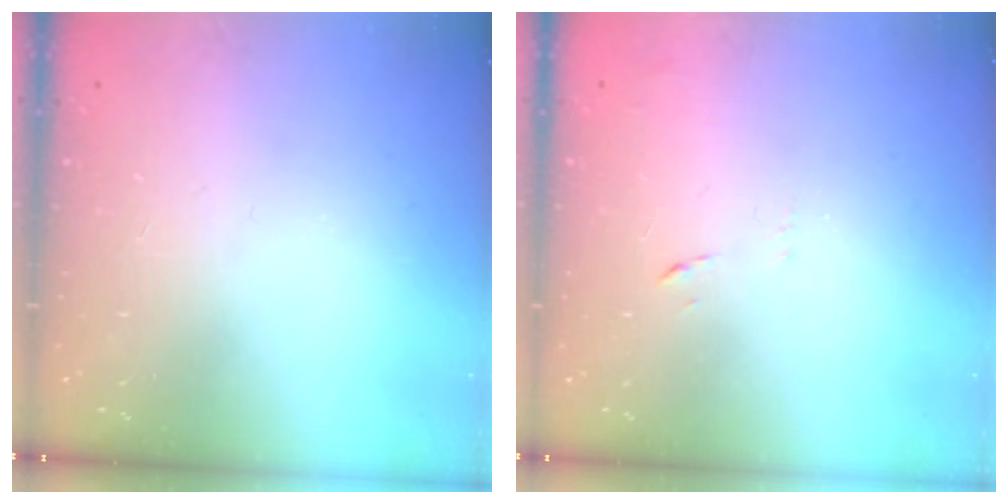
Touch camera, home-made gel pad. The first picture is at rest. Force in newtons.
{"total": 7.2, "press": 7.2, "slide": 0.6}